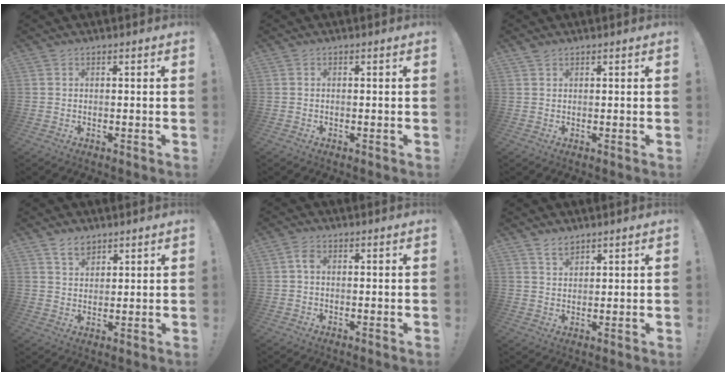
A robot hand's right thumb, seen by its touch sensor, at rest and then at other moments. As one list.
[{"total": 0.0}, {"total": 1.3, "force": [1.0, 0.5, 0.5], "torque": [-0.001, -0.004, 0.018]}, {"total": 5.0, "force": [3.7, 2.7, 1.9], "torque": [-0.031, -0.015, 0.069]}, {"total": 2.5, "force": [0.3, 1.5, 2.0], "torque": [-0.038, 0.007, 0.004]}, {"total": 3.3, "force": [2.8, 1.4, 1.2], "torque": [-0.012, -0.018, 0.049]}]